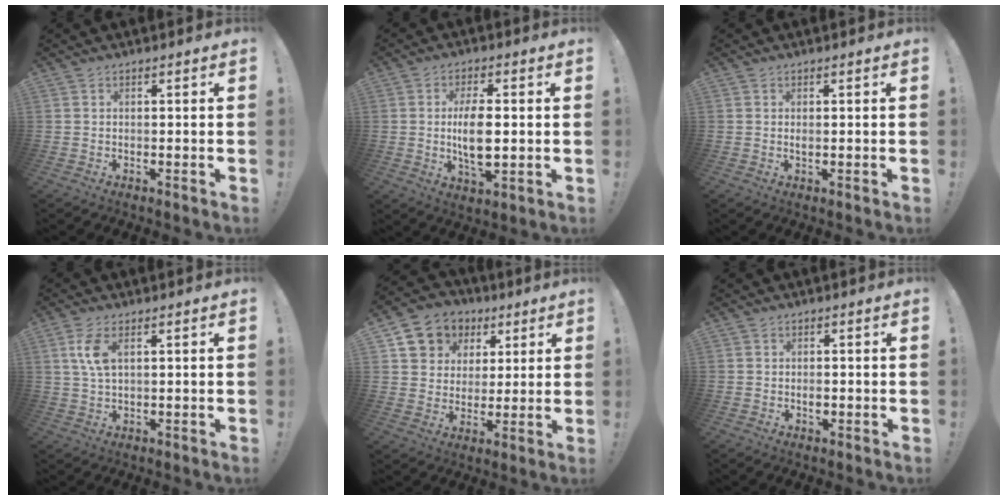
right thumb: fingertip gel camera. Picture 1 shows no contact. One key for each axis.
{"total": 9.9, "fx": -0.3, "fy": 5.8, "fz": 8.1, "tx": -0.141, "ty": -0.004, "tz": -0.008}
{"total": 0.7, "fx": 0.0, "fy": 0.2, "fz": 0.6, "tx": -0.008, "ty": 0.000, "tz": -0.002}
{"total": 6.3, "fx": 2.1, "fy": 2.6, "fz": 5.4, "tx": -0.109, "ty": -0.006, "tz": 0.032}
{"total": 10.5, "fx": 4.4, "fy": 9.1, "fz": 2.9, "tx": -0.042, "ty": -0.025, "tz": 0.091}
{"total": 3.3, "fx": 0.6, "fy": 3.2, "fz": 0.6, "tx": -0.005, "ty": -0.009, "tz": 0.012}